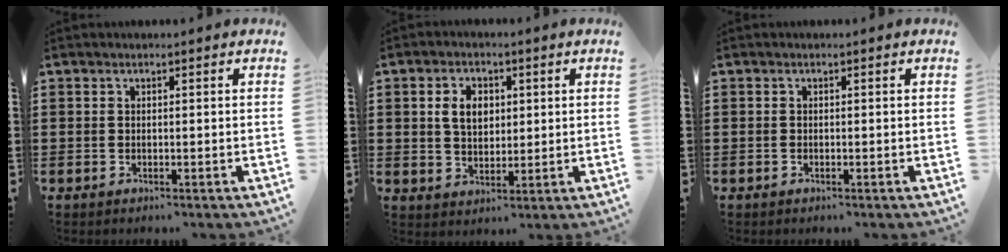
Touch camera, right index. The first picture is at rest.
{"total": 4.9, "force": [1.1, 3.3, 3.4], "torque": [-0.068, 0.010, 0.015]}
{"total": 0.0}